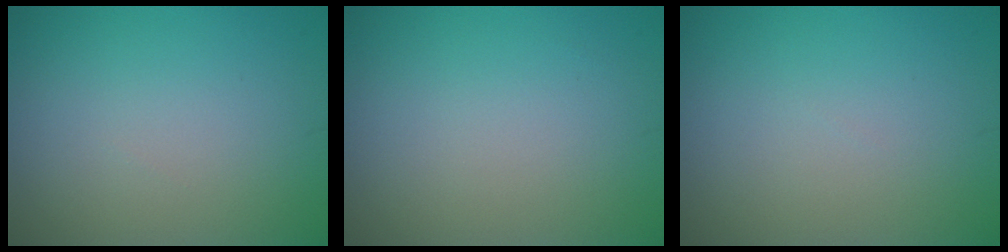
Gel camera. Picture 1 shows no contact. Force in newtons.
{"total": 0.0}
{"total": 0.0}